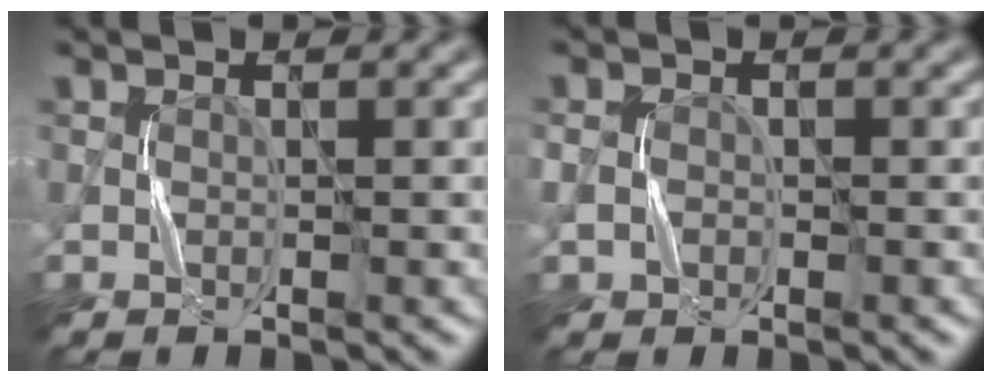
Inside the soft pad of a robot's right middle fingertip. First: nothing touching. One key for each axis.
{"total": 1.4, "fx": -0.3, "fy": 1.3, "fz": 0.6, "tx": -0.015, "ty": -0.002, "tz": -0.003}